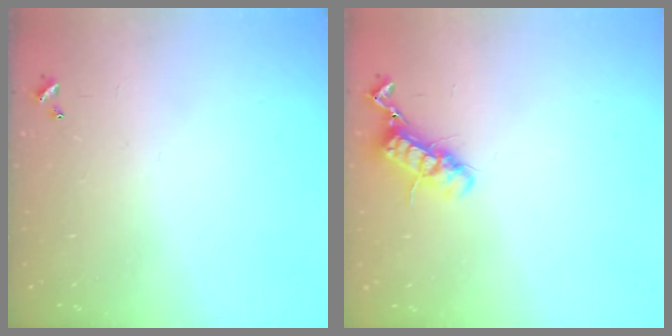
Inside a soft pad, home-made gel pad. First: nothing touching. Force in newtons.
{"total": 11.9, "press": 11.9, "slide": 0.8}